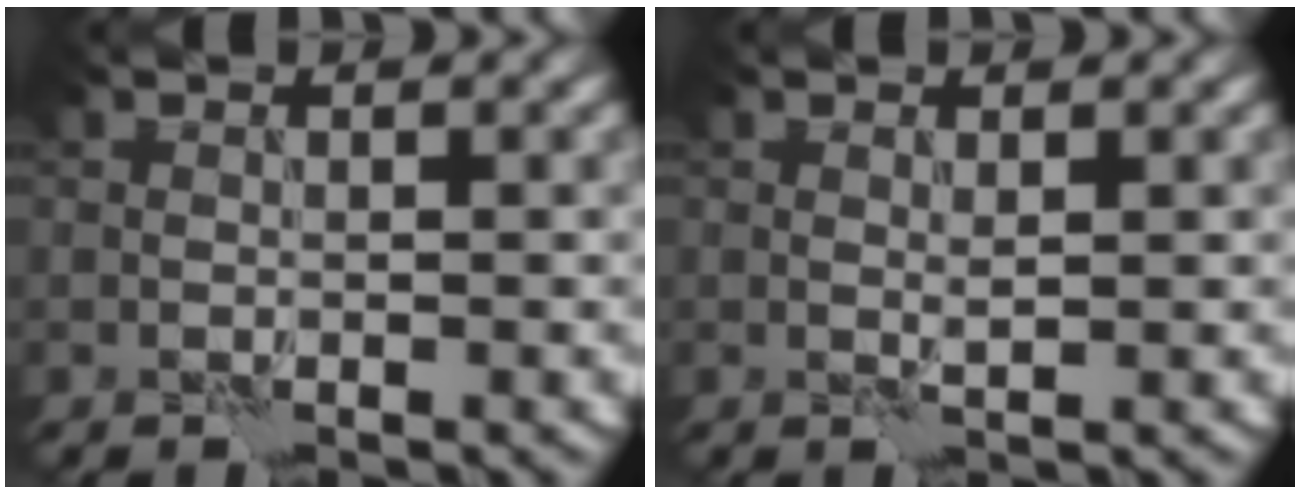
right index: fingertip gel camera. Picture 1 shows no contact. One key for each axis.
{"total": 0.7, "fx": 0.4, "fy": 0.0, "fz": 0.6, "tx": -0.012, "ty": -0.002, "tz": 0.006}